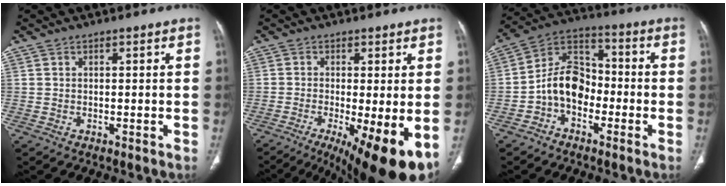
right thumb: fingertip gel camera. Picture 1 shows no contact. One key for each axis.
{"total": 13.4, "fx": -4.7, "fy": 3.2, "fz": 12.1, "tx": -0.157, "ty": -0.020, "tz": -0.063}
{"total": 10.4, "fx": -3.1, "fy": 7.4, "fz": 6.5, "tx": -0.098, "ty": 0.046, "tz": -0.070}